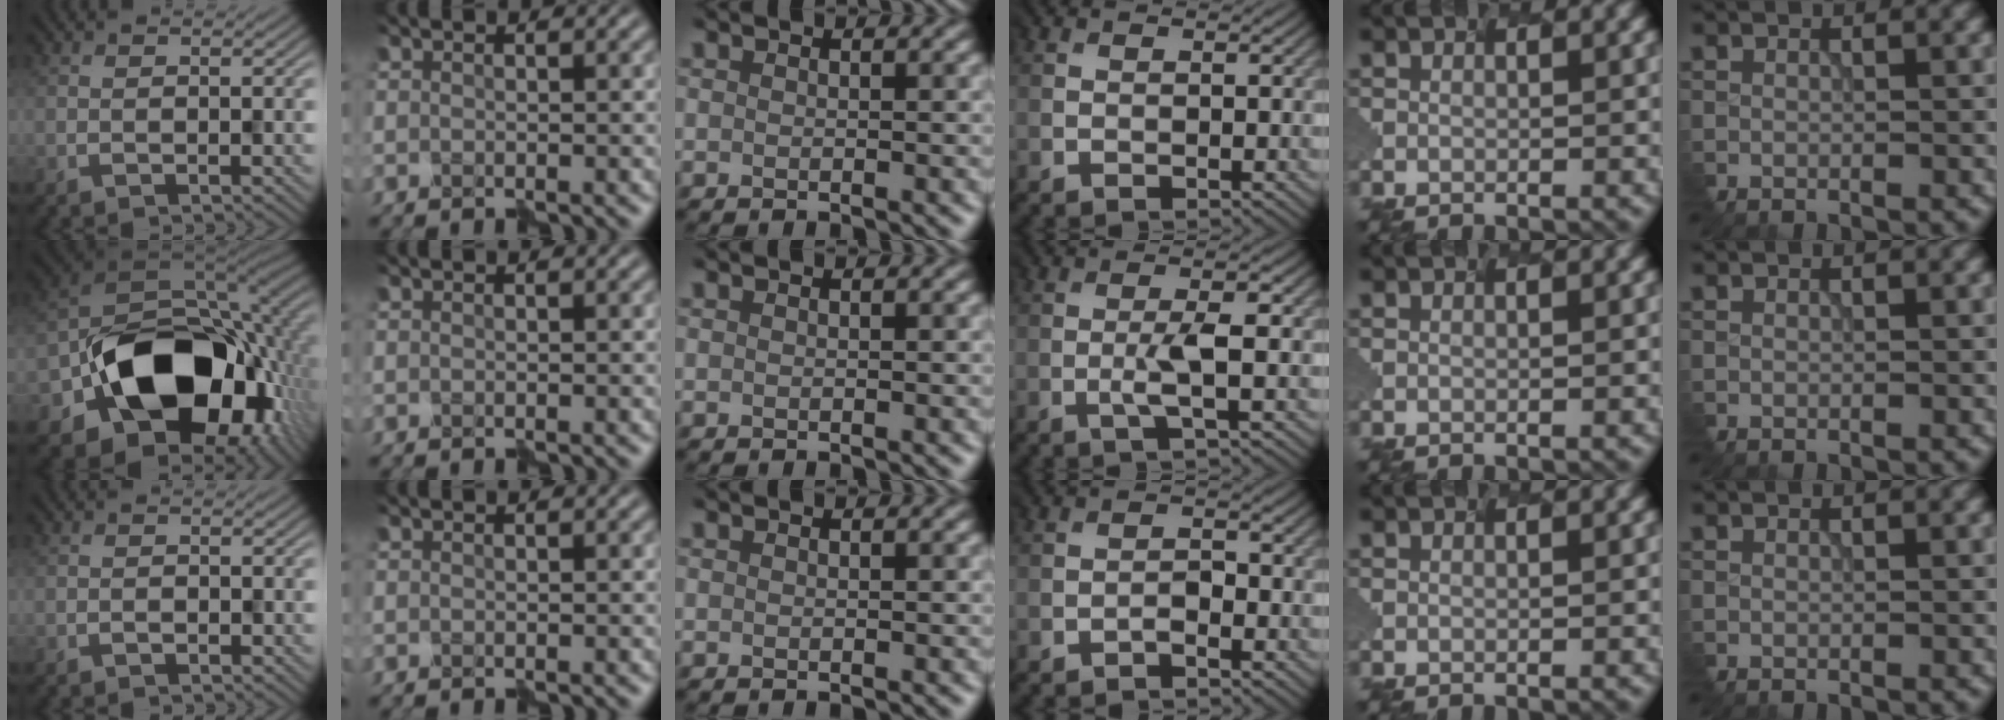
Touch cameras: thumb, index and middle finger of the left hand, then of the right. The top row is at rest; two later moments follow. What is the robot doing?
{"motion": "disassemble", "object": "velcro strap"}